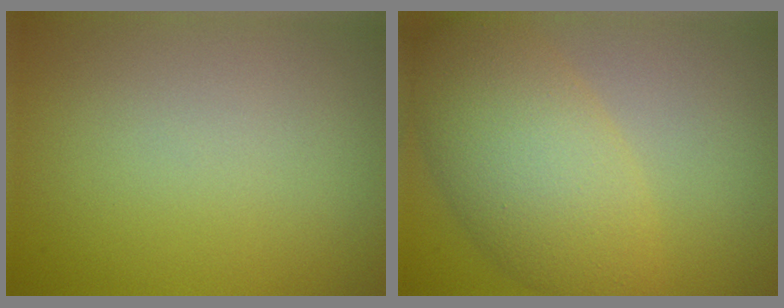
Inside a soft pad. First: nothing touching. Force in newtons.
{"total": 7.2, "press": 7.2, "slide": 0.2}